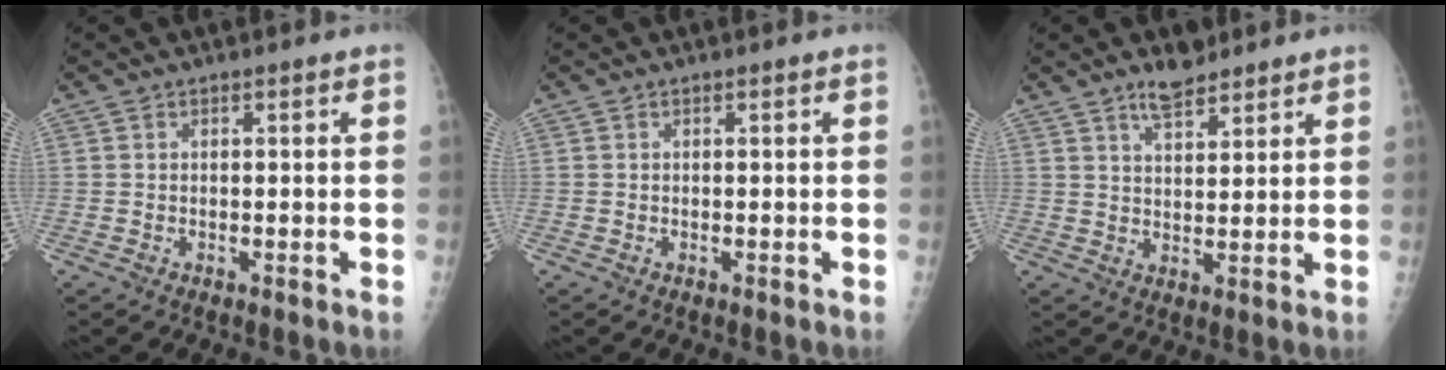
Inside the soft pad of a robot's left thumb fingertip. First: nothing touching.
{"total": 0.0}
{"total": 5.4, "force": [4.3, 2.0, 2.6], "torque": [-0.031, -0.029, 0.074]}